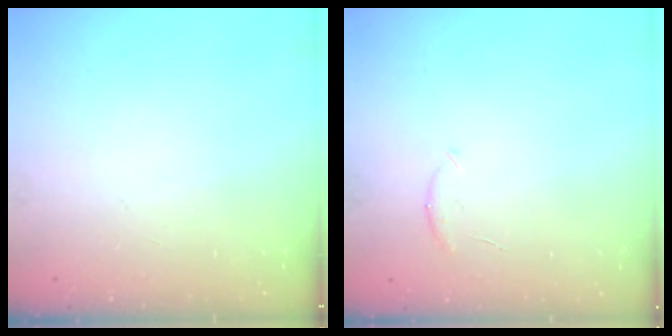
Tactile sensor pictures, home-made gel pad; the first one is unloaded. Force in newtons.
{"total": 5.0, "press": 4.9, "slide": 1.0}